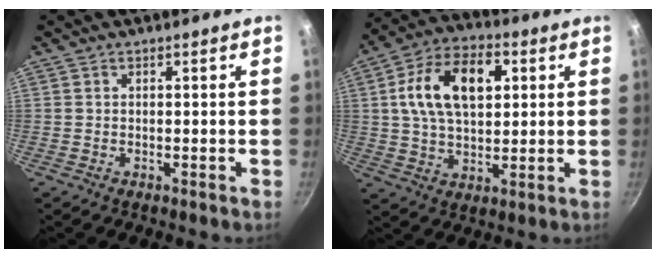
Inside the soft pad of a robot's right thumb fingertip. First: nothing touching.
{"total": 15.7, "force": [3.7, 9.6, 11.9], "torque": [-0.185, 0.009, 0.055]}